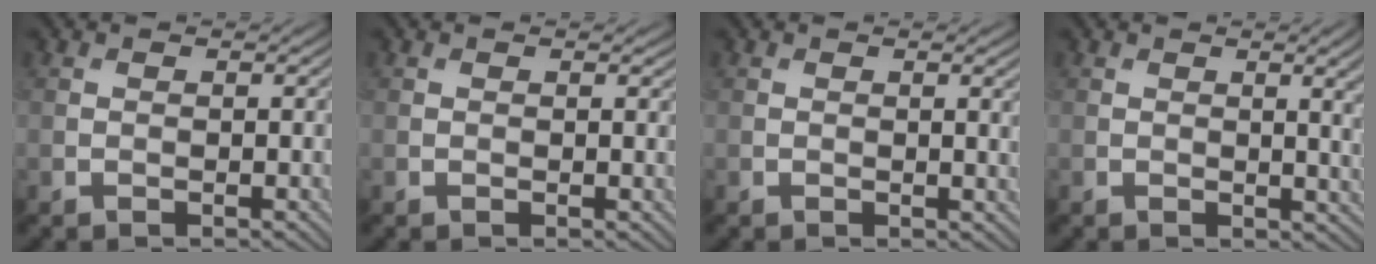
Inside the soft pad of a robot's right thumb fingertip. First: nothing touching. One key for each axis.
{"total": 0.8, "fx": 0.2, "fy": 0.3, "fz": 0.7, "tx": -0.009, "ty": -0.003, "tz": 0.003}
{"total": 1.7, "fx": 0.2, "fy": 0.2, "fz": 1.7, "tx": -0.025, "ty": -0.001, "tz": 0.003}
{"total": 4.3, "fx": 0.5, "fy": 1.2, "fz": 4.1, "tx": -0.053, "ty": 0.002, "tz": 0.011}